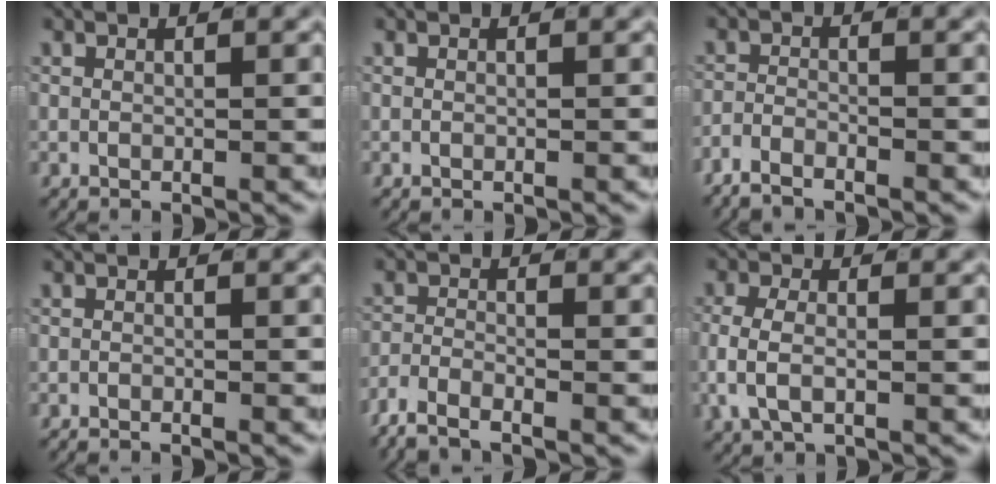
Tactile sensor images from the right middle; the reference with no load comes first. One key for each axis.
{"total": 0.0}
{"total": 2.9, "fx": -2.5, "fy": 0.8, "fz": 1.0, "tx": -0.018, "ty": -0.001, "tz": -0.049}
{"total": 0.7, "fx": -0.7, "fy": -0.1, "fz": 0.1, "tx": -0.003, "ty": -0.002, "tz": -0.013}
{"total": 3.7, "fx": -3.0, "fy": 1.2, "fz": 1.8, "tx": -0.037, "ty": -0.003, "tz": -0.056}
{"total": 3.4, "fx": -0.8, "fy": 1.9, "fz": 2.7, "tx": -0.071, "ty": -0.007, "tz": -0.009}